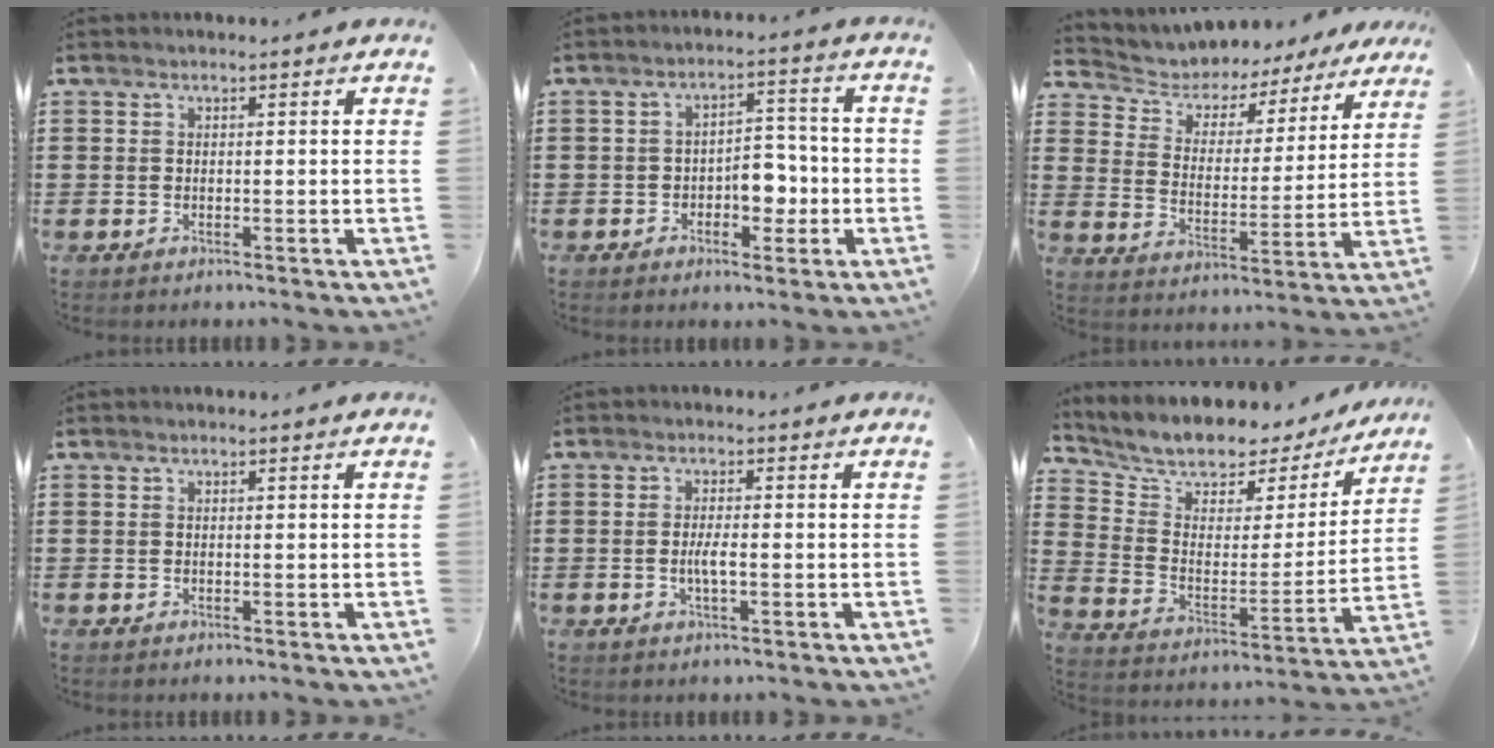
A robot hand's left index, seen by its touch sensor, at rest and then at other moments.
{"total": 5.7, "force": [-1.9, 3.5, 4.0], "torque": [-0.056, 0.004, -0.041]}
{"total": 4.3, "force": [4.0, 1.6, 0.4], "torque": [-0.037, -0.030, 0.063]}
{"total": 0.0}
{"total": 2.7, "force": [-0.6, 0.5, 2.6], "torque": [-0.053, -0.005, -0.013]}
{"total": 6.0, "force": [5.4, 2.5, 0.7], "torque": [-0.040, -0.052, 0.084]}